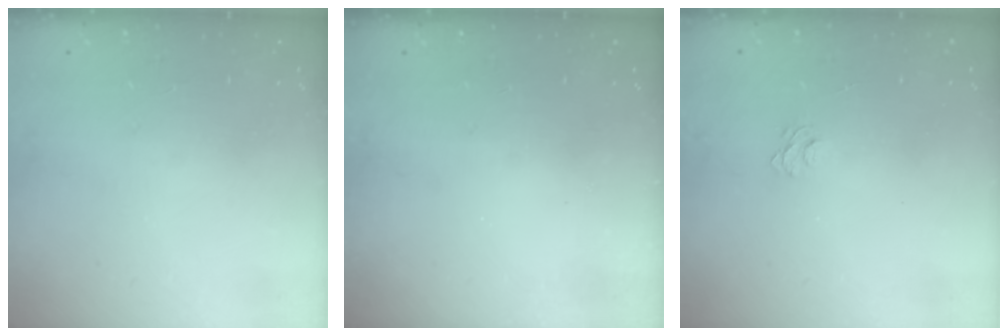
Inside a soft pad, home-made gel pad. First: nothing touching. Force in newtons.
{"total": 2.3, "press": 2.2, "slide": 0.8}
{"total": 3.5, "press": 3.5, "slide": 0.3}